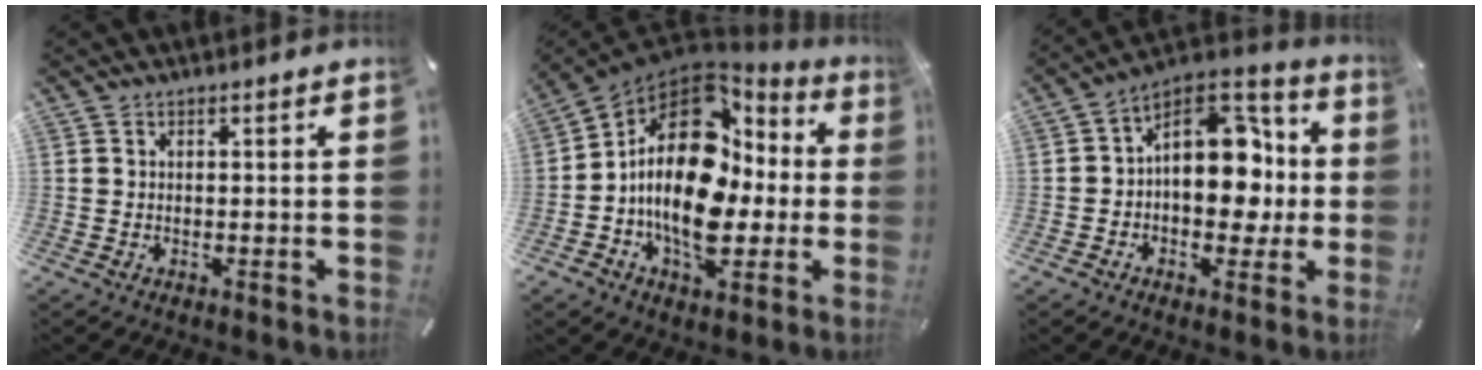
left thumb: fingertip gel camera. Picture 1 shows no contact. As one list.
[{"total": 20.5, "force": [-1.7, 13.9, 14.9], "torque": [-0.284, -0.002, -0.029]}, {"total": 17.0, "force": [0.5, 12.2, 11.8], "torque": [-0.142, -0.003, 0.009]}]